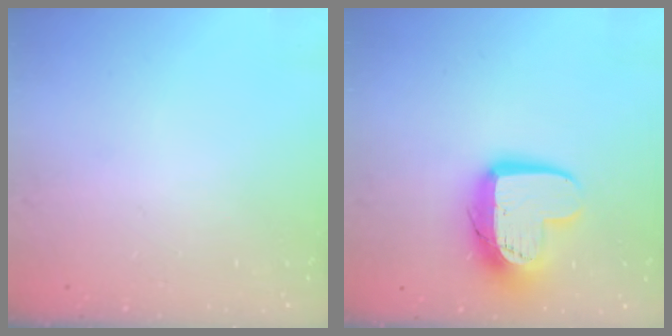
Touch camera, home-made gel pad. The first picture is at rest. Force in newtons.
{"total": 13.9, "press": 13.9, "slide": 1.0}